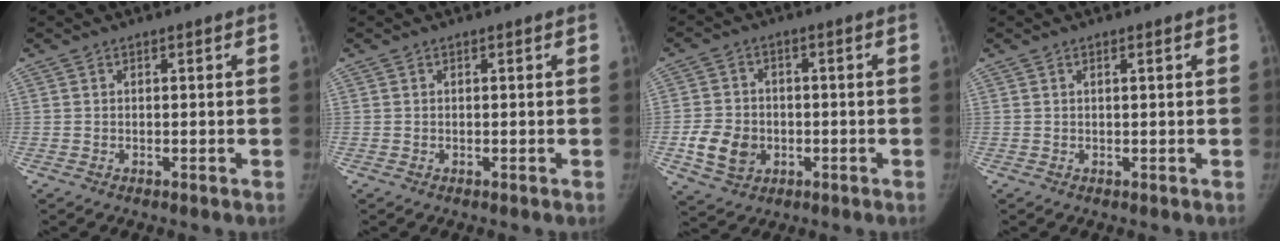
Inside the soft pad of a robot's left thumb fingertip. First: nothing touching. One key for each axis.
{"total": 0.0}
{"total": 8.3, "fx": -2.1, "fy": 6.8, "fz": 4.3, "tx": -0.061, "ty": 0.009, "tz": -0.031}
{"total": 0.6, "fx": 0.2, "fy": 0.0, "fz": 0.5, "tx": -0.012, "ty": 0.002, "tz": 0.004}